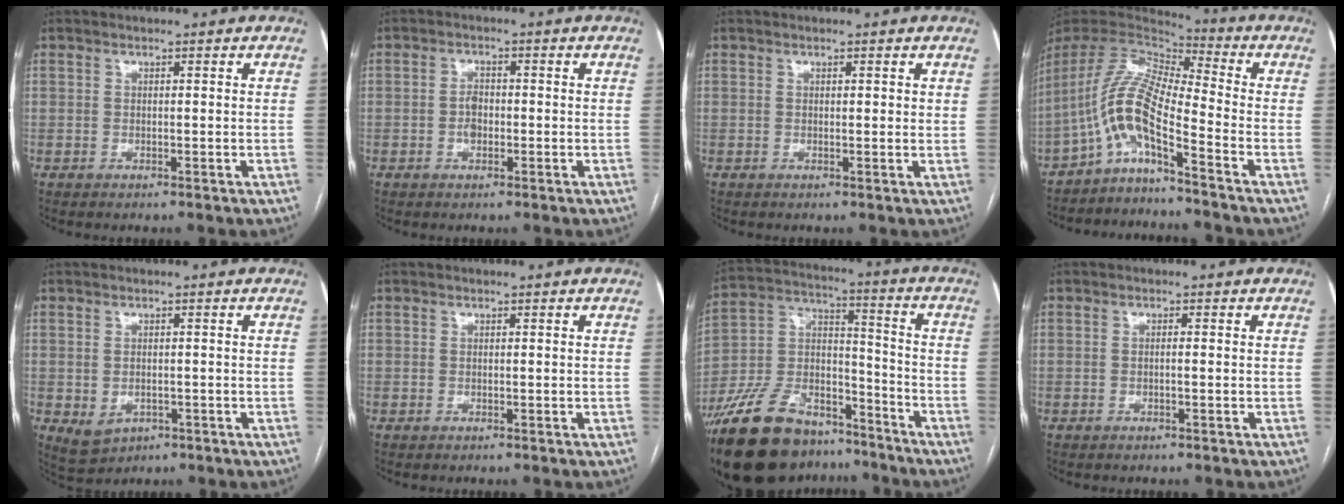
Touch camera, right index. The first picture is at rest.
{"total": 2.4, "force": [-0.5, 1.6, 1.8], "torque": [-0.031, 0.005, -0.009]}
{"total": 1.0, "force": [0.6, 0.3, 0.8], "torque": [-0.013, -0.001, 0.005]}
{"total": 10.1, "force": [-6.1, 0.7, 8.0], "torque": [-0.167, 0.017, -0.118]}
{"total": 3.8, "force": [-1.1, 2.8, 2.2], "torque": [-0.041, -0.003, -0.001]}
{"total": 0.0}
{"total": 21.0, "force": [-16.1, 9.4, 9.8], "torque": [-0.228, 0.021, -0.284]}
{"total": 0.7, "force": [-0.1, 0.0, 0.6], "torque": [-0.011, 0.001, -0.002]}